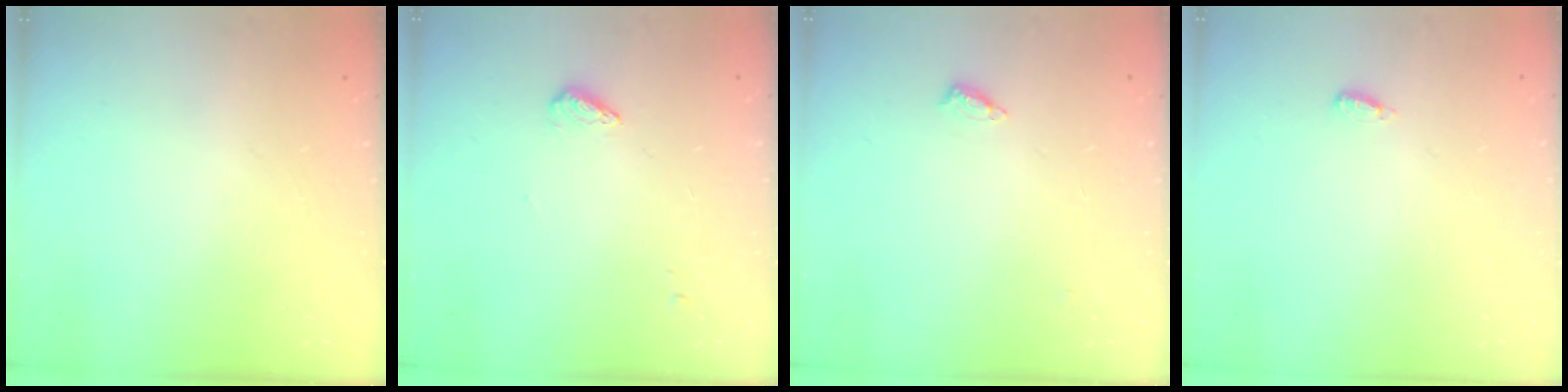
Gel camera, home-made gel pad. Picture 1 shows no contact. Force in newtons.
{"total": 3.4, "press": 3.4, "slide": 0.5}
{"total": 4.4, "press": 4.1, "slide": 1.4}
{"total": 7.1, "press": 3.0, "slide": 6.4}